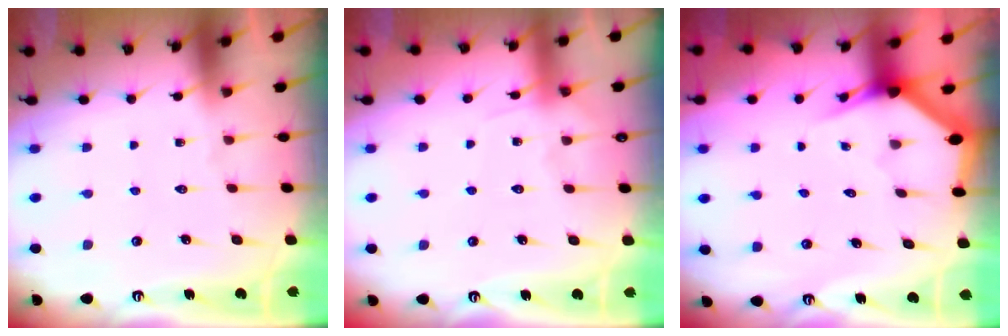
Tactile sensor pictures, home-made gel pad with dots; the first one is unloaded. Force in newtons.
{"total": 5.6, "press": 5.6, "slide": 0.6}
{"total": 3.1, "press": 3.1, "slide": 0.1}